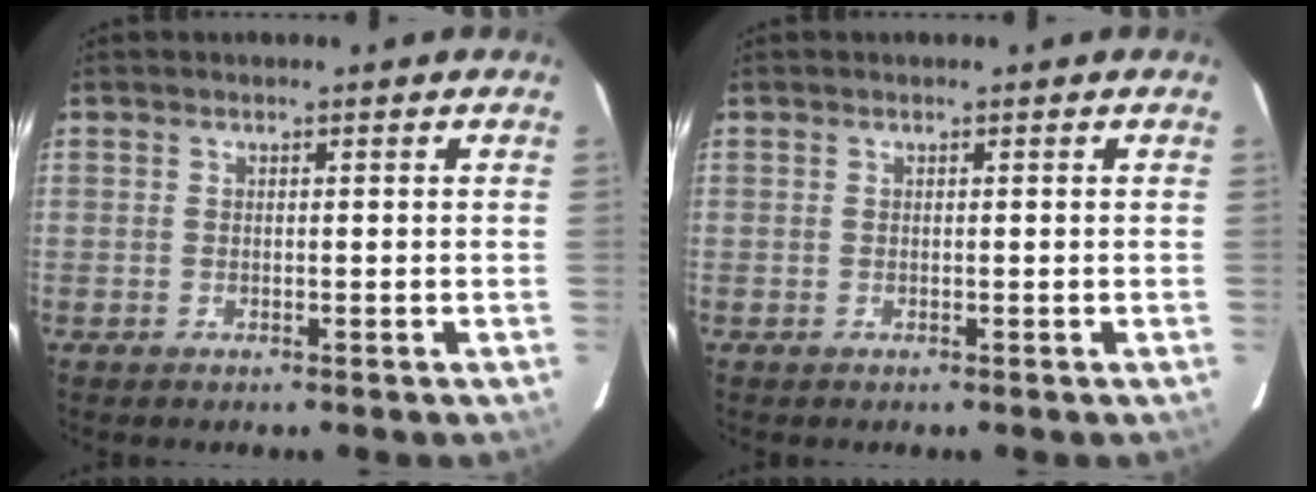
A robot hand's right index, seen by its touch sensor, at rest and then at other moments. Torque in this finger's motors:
{"motor_torque": [0.00, 0.00, 0.00, 0.00]}